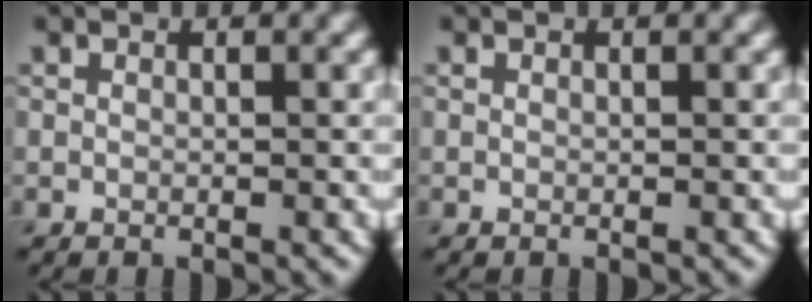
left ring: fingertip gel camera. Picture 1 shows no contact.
{"total": 0.0}